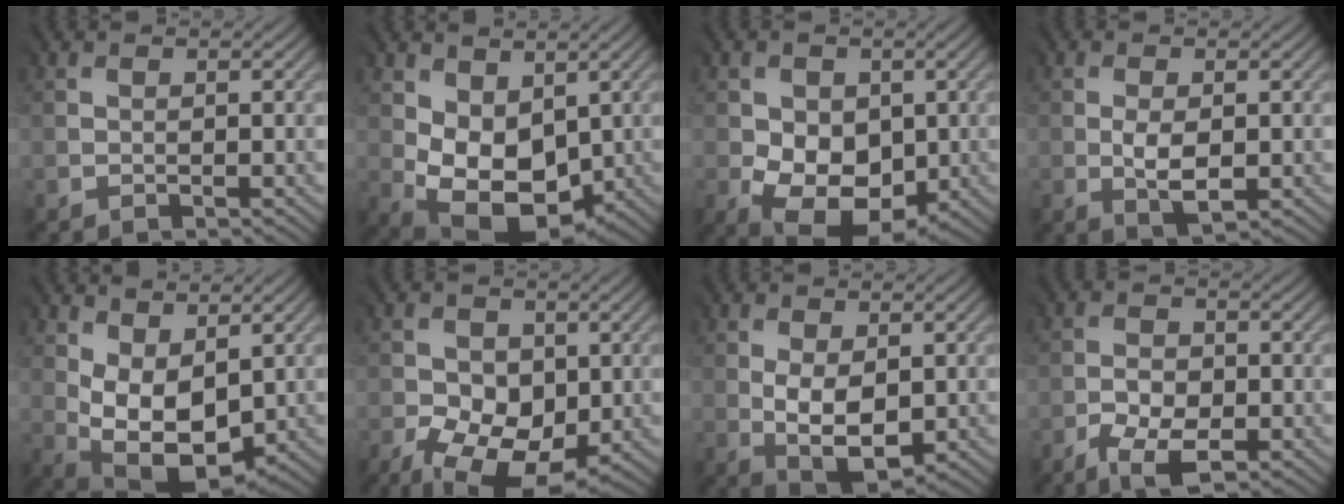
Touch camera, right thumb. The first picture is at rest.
{"total": 8.7, "force": [0.2, 6.1, 6.2], "torque": [-0.136, -0.021, 0.008]}
{"total": 10.5, "force": [-1.9, 7.8, 6.8], "torque": [-0.115, -0.021, -0.024]}
{"total": 3.9, "force": [-0.7, 2.0, 3.3], "torque": [-0.073, -0.008, -0.006]}
{"total": 9.1, "force": [0.8, 5.6, 7.1], "torque": [-0.158, -0.009, 0.020]}
{"total": 10.4, "force": [-3.4, 6.6, 7.3], "torque": [-0.142, -0.021, -0.057]}
{"total": 6.7, "force": [-0.4, 3.8, 5.4], "torque": [-0.111, -0.012, 0.001]}
{"total": 6.5, "force": [-4.2, 2.7, 4.1], "torque": [-0.083, -0.013, -0.077]}